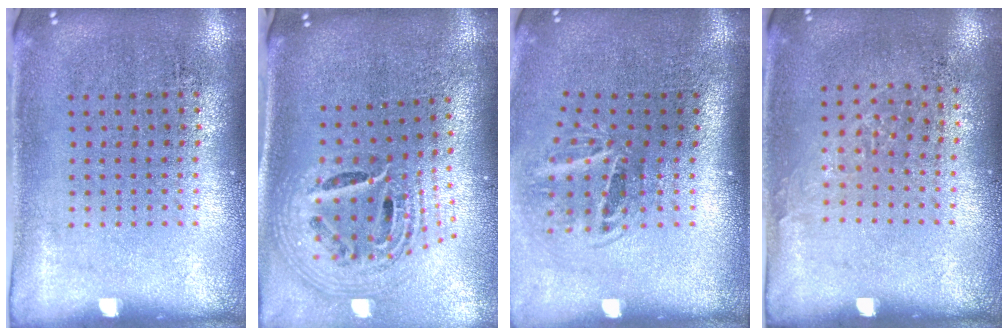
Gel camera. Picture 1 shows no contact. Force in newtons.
{"total": 2.3, "press": 1.7, "slide": 1.7}
{"total": 2.0, "press": 1.3, "slide": 1.5}
{"total": 0.9, "press": 0.7, "slide": 0.5}